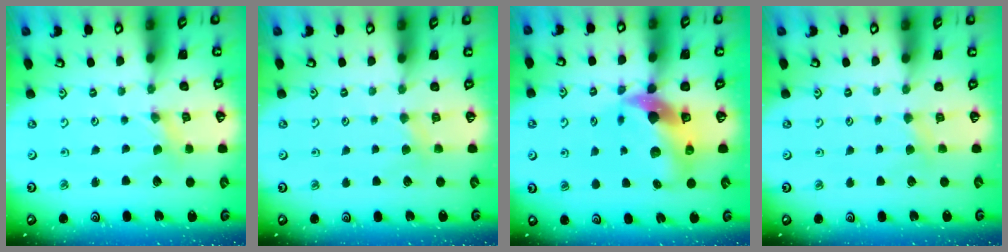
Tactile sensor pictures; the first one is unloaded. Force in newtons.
{"total": 2.5, "press": 2.5, "slide": 0.4}
{"total": 12.6, "press": 12.5, "slide": 2.1}
{"total": 2.5, "press": 2.5, "slide": 0.4}